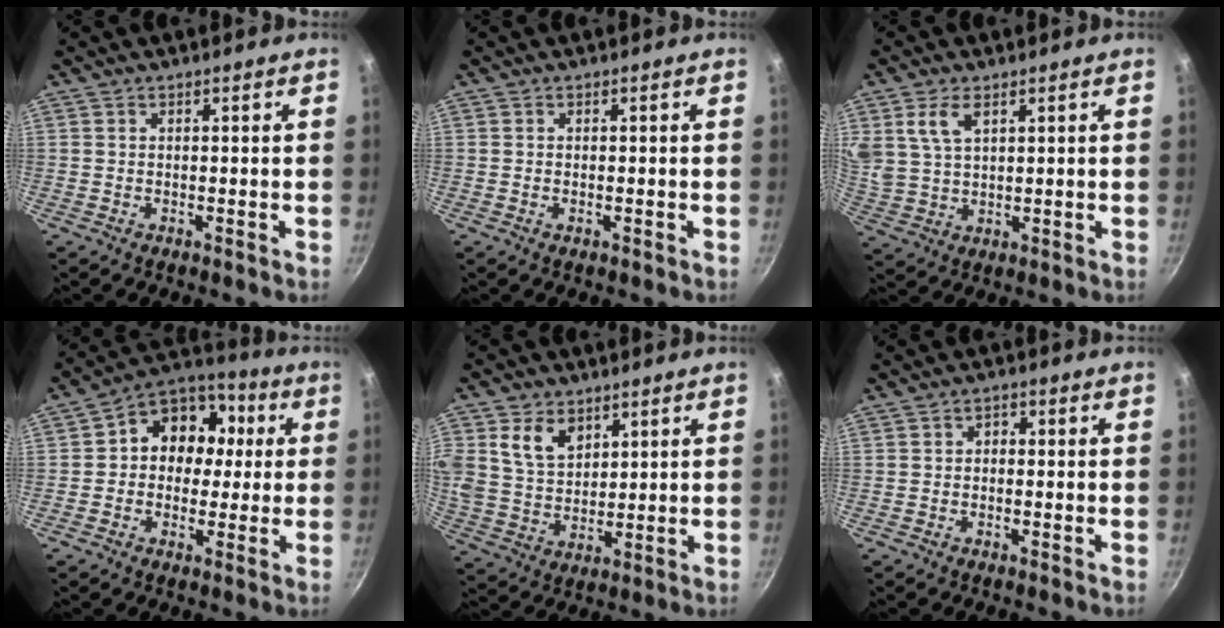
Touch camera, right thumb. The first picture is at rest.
{"total": 0.6, "force": [-0.2, 0.2, 0.5], "torque": [-0.010, 0.001, -0.003]}
{"total": 6.7, "force": [3.2, 3.7, 4.6], "torque": [-0.086, -0.012, 0.070]}
{"total": 12.9, "force": [1.2, 10.8, 6.9], "torque": [-0.052, 0.031, -0.005]}
{"total": 9.3, "force": [3.9, 6.7, 5.1], "torque": [-0.075, -0.020, 0.079]}
{"total": 1.6, "force": [-0.4, 1.3, 0.9], "torque": [-0.011, 0.011, -0.011]}